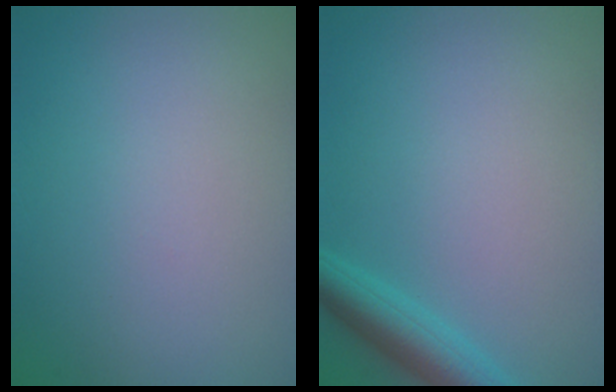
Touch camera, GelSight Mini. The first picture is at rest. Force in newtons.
{"total": 3.5, "press": 3.5, "slide": 0.2}